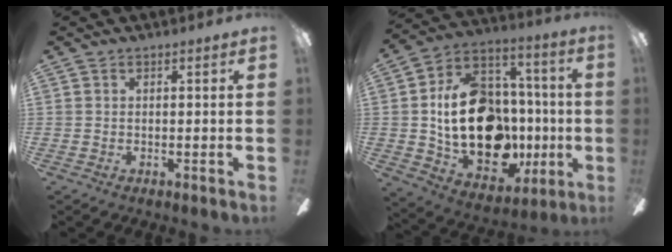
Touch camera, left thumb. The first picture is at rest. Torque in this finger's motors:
{"motor_torque": [2.47, 2.54, 0.39, 0.47, 0.42]}